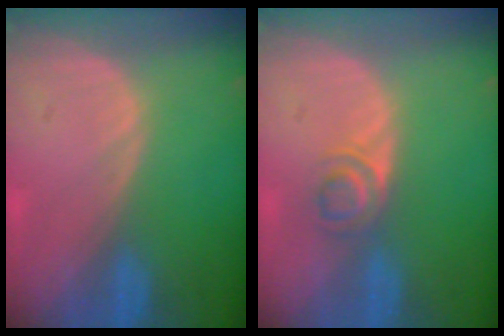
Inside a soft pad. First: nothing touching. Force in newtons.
{"total": 3.1, "press": 2.9, "slide": 0.8}